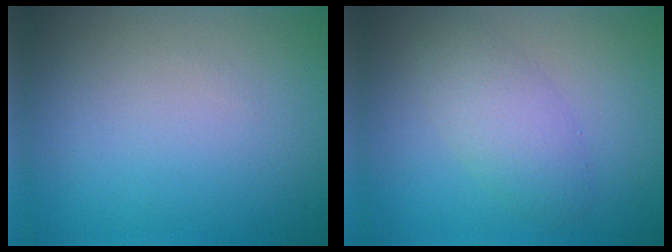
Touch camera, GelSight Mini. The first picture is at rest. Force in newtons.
{"total": 3.4, "press": 3.4, "slide": 0.1}